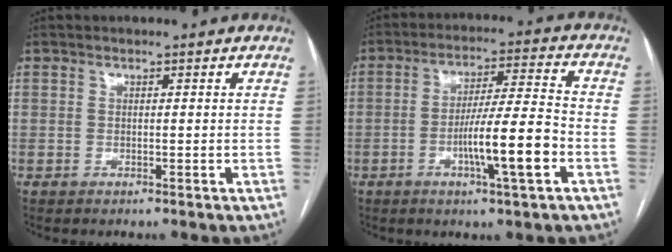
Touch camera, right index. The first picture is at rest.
{"total": 10.3, "force": [-3.7, -0.2, 9.6], "torque": [-0.164, 0.000, -0.063]}